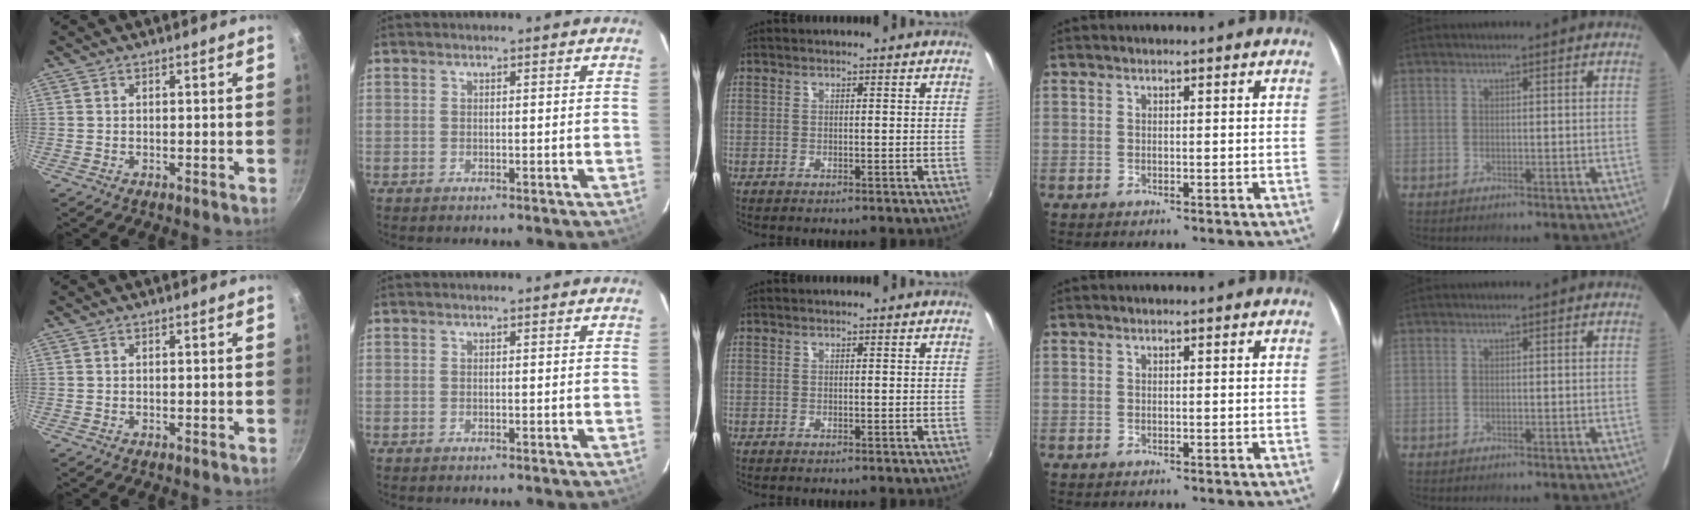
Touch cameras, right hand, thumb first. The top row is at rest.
{}